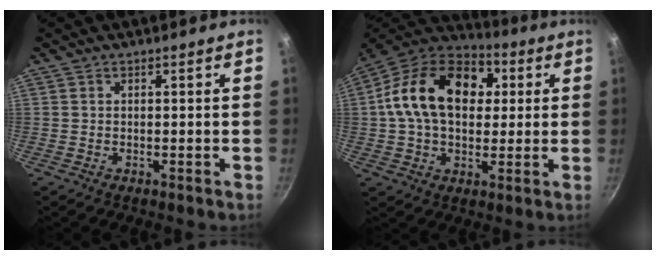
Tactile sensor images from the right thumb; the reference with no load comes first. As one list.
[{"total": 21.1, "force": [3.6, 14.5, 14.9], "torque": [-0.228, 0.028, 0.042]}]